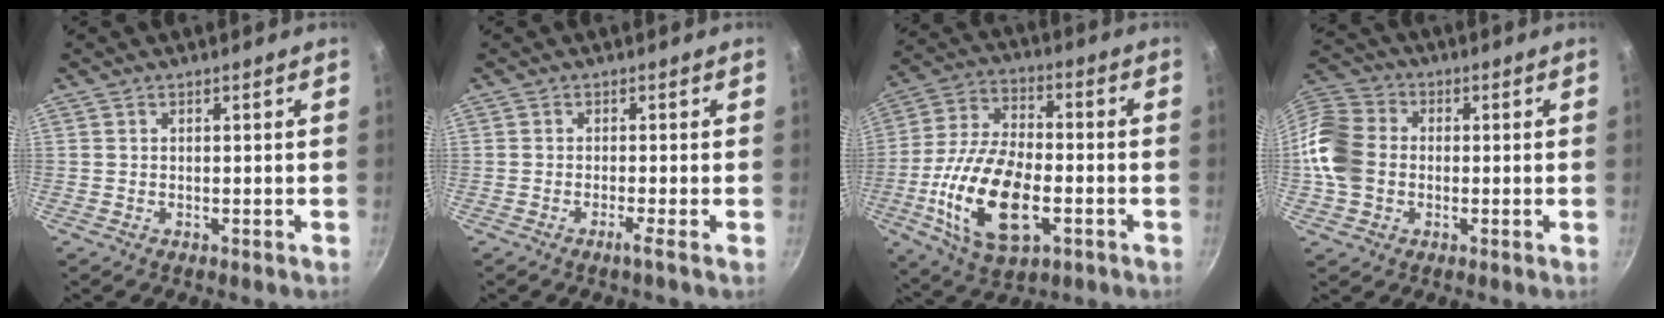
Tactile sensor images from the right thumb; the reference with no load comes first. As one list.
[{"total": 1.5, "force": [-0.9, -0.5, 1.1], "torque": [-0.029, 0.003, -0.017]}, {"total": 19.2, "force": [-5.2, 9.9, 15.7], "torque": [-0.299, 0.017, -0.096]}, {"total": 12.8, "force": [-1.0, 10.3, 7.5], "torque": [-0.135, 0.021, -0.037]}]